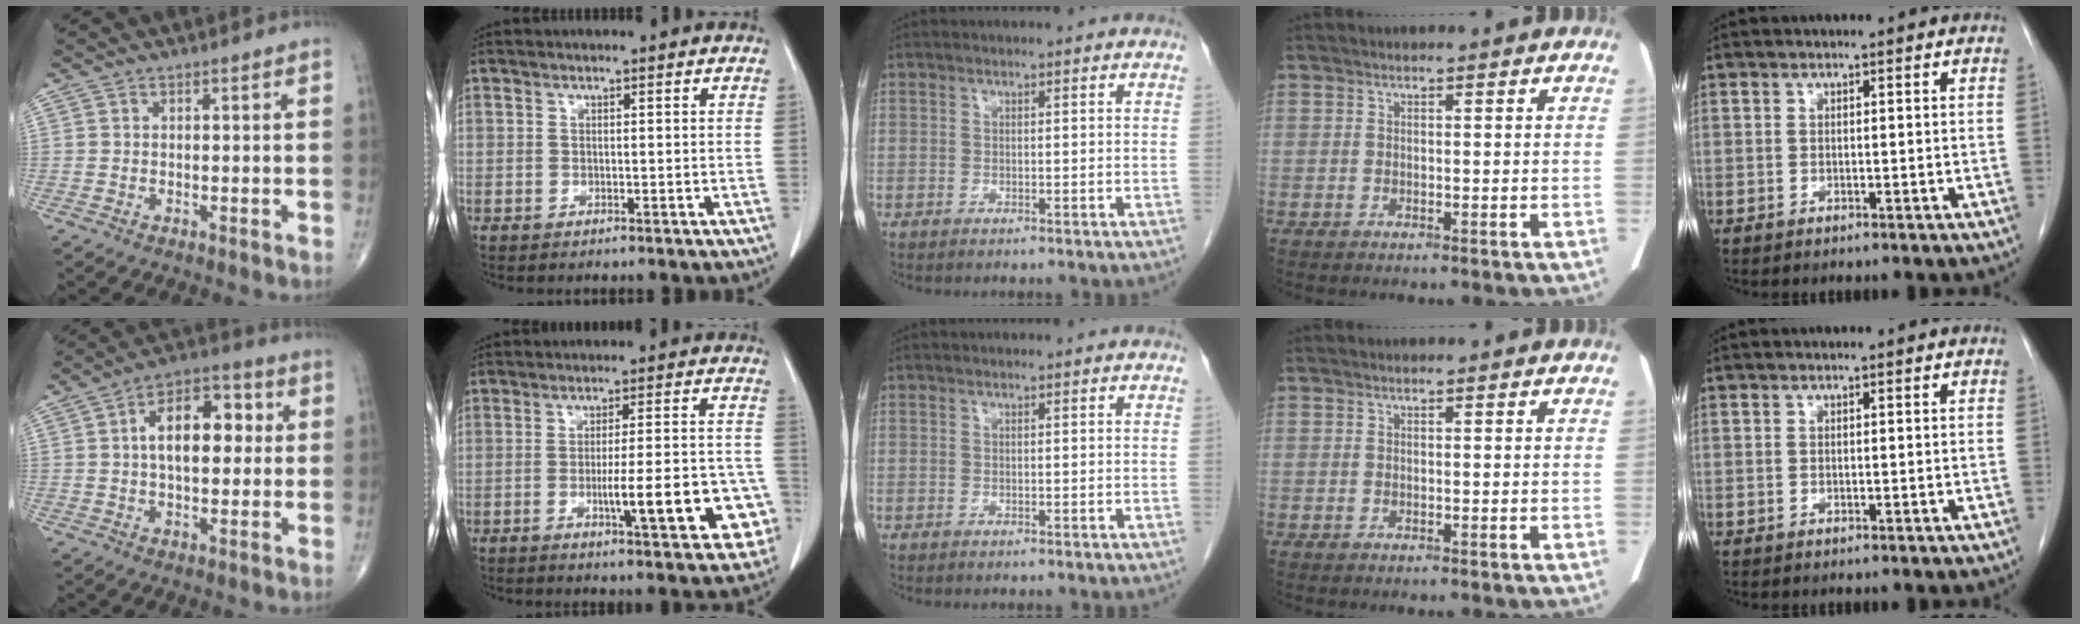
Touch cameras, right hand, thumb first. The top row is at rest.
{"thumb": {"total": 12.4, "force": [1.7, 6.9, 10.2], "torque": [-0.138, 0.023, 0.019]}, "index": {"total": 12.5, "force": [-4.0, 2.1, 11.6], "torque": [-0.152, 0.016, -0.048]}}